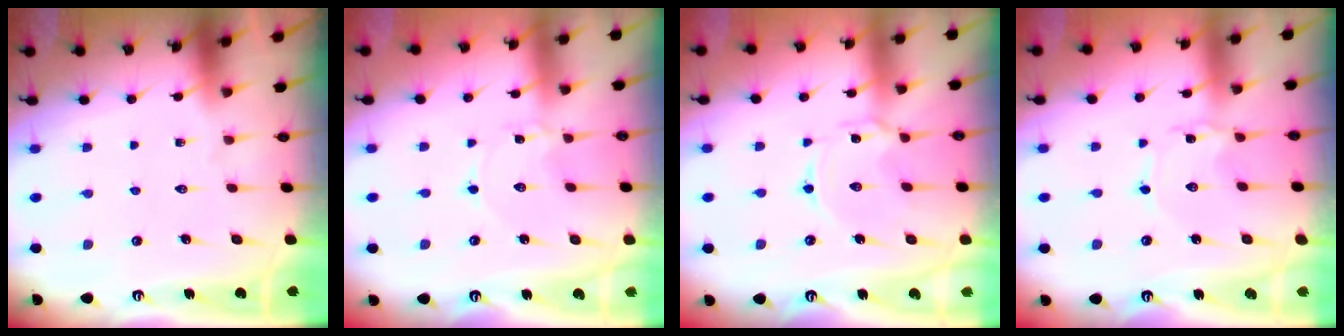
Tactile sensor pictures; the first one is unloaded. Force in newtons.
{"total": 0.7, "press": 0.7, "slide": 0.0}
{"total": 2.4, "press": 2.4, "slide": 0.3}
{"total": 1.2, "press": 1.2, "slide": 0.1}